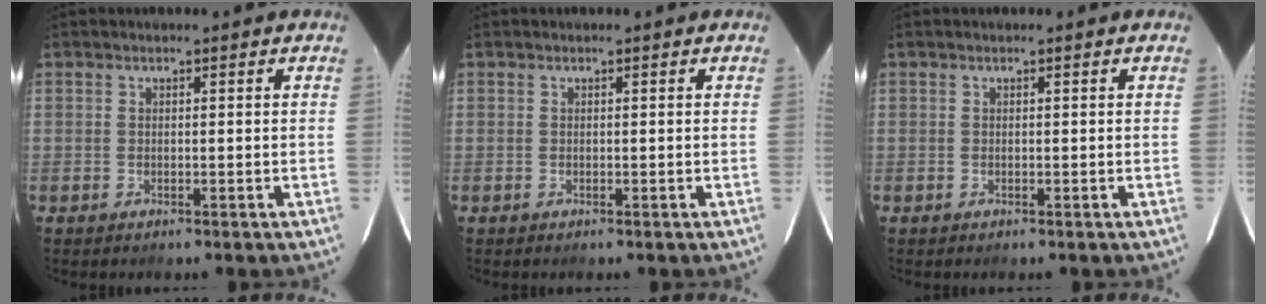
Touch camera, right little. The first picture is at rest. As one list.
[{"total": 0.0}, {"total": 0.0}]